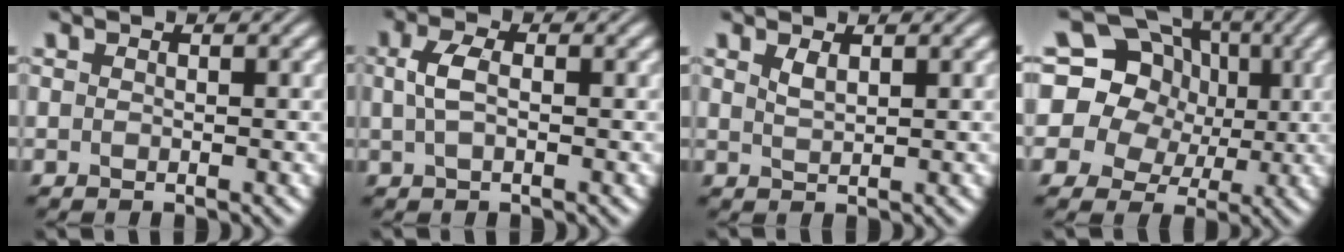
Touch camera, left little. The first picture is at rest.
{"total": 2.4, "force": [0.2, 1.2, 2.0], "torque": [-0.050, 0.005, 0.001]}
{"total": 1.2, "force": [0.8, 0.4, 0.8], "torque": [-0.020, 0.000, 0.017]}
{"total": 20.0, "force": [5.1, 17.5, 8.0], "torque": [-0.172, 0.035, 0.058]}